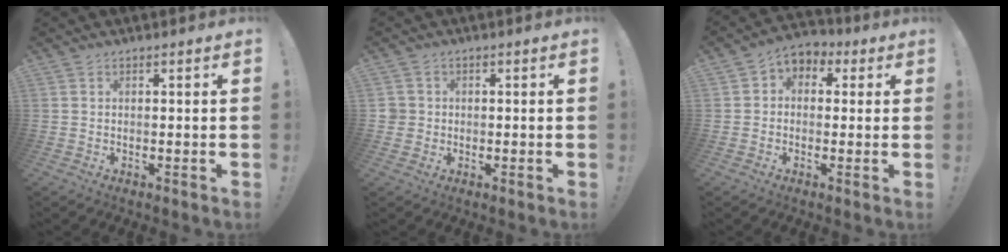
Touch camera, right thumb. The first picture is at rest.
{"total": 2.9, "force": [-0.1, 2.8, 0.8], "torque": [-0.013, 0.006, 0.001]}
{"total": 4.9, "force": [-1.0, 4.2, 2.3], "torque": [-0.027, 0.013, -0.016]}